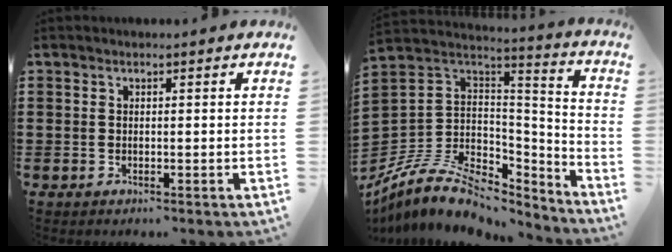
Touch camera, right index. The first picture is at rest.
{"total": 10.9, "force": [-6.7, 6.5, 5.7], "torque": [-0.134, 0.009, -0.124]}